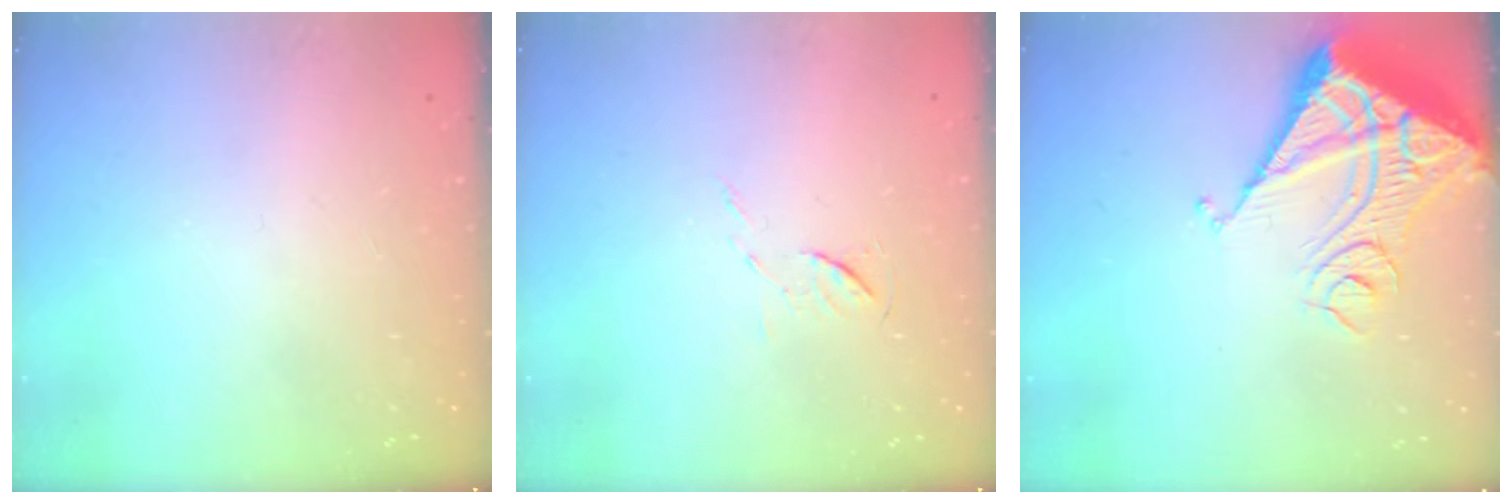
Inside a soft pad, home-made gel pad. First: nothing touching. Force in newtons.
{"total": 5.3, "press": 5.3, "slide": 0.5}
{"total": 13.8, "press": 13.7, "slide": 1.9}